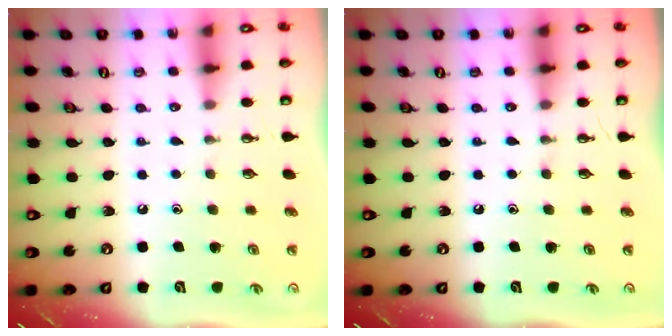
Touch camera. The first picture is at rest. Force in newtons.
{"total": 0.0}